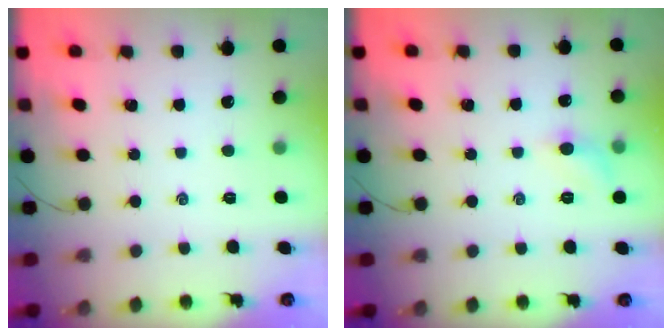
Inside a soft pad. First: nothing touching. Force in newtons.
{"total": 6.4, "press": 6.3, "slide": 1.4}